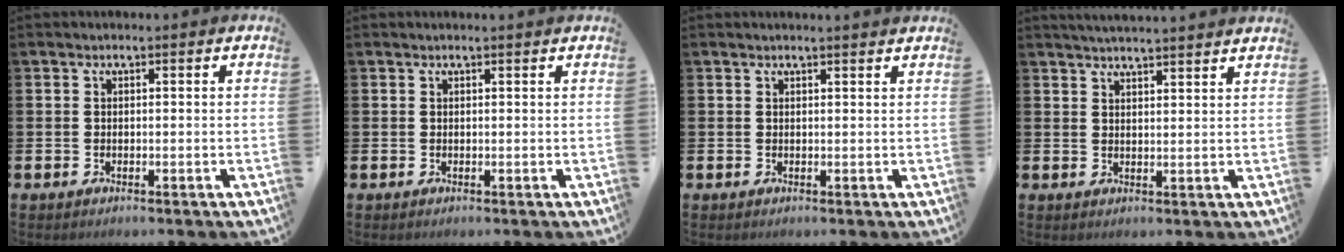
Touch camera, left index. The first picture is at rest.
{"total": 0.0}
{"total": 0.8, "force": [0.8, -0.1, 0.1], "torque": [0.010, -0.006, 0.013]}
{"total": 3.4, "force": [3.4, -0.5, 0.1], "torque": [-0.007, -0.018, 0.062]}